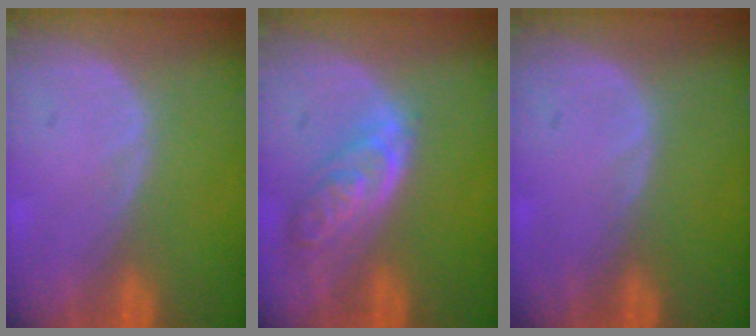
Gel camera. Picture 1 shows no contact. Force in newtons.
{"total": 6.2, "press": 5.7, "slide": 2.6}
{"total": 0.0}